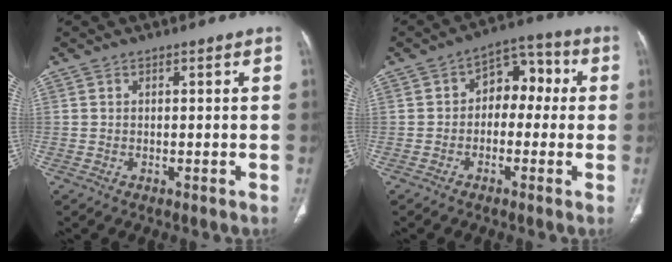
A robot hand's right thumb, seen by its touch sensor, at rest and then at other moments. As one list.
[{"total": 8.4, "force": [-0.1, 5.9, 6.0], "torque": [-0.044, 0.040, -0.017]}]